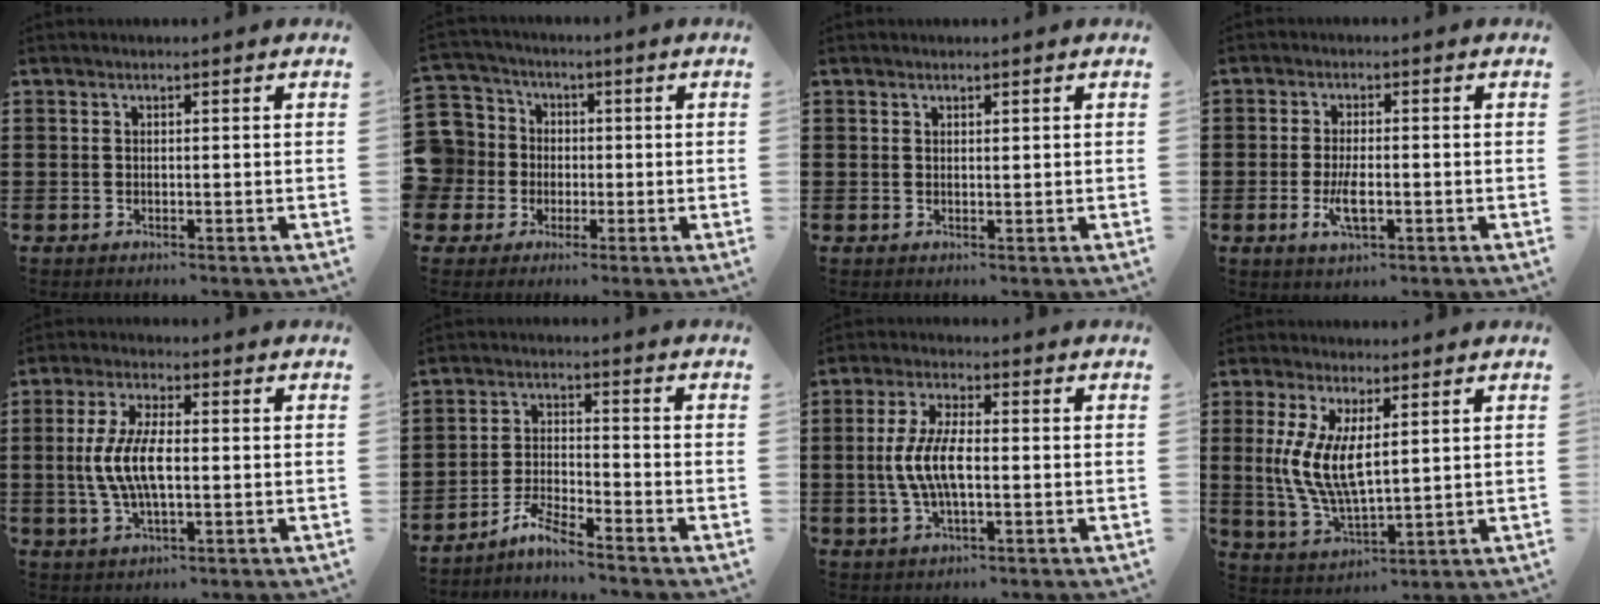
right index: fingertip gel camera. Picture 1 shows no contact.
{"total": 7.5, "force": [-0.4, 7.5, 0.8], "torque": [-0.086, -0.004, -0.014]}
{"total": 0.7, "force": [0.5, 0.3, 0.2], "torque": [-0.004, 0.002, 0.011]}
{"total": 4.4, "force": [-1.2, 1.5, 3.9], "torque": [-0.086, -0.005, -0.026]}
{"total": 7.8, "force": [-0.5, 3.0, 7.2], "torque": [-0.171, -0.008, -0.021]}
{"total": 4.6, "force": [-4.3, 0.0, 1.4], "torque": [-0.043, -0.002, -0.090]}
{"total": 7.1, "force": [-0.8, 2.6, 6.6], "torque": [-0.150, -0.006, -0.024]}
{"total": 8.7, "force": [1.4, 3.6, 7.8], "torque": [-0.172, -0.001, 0.022]}